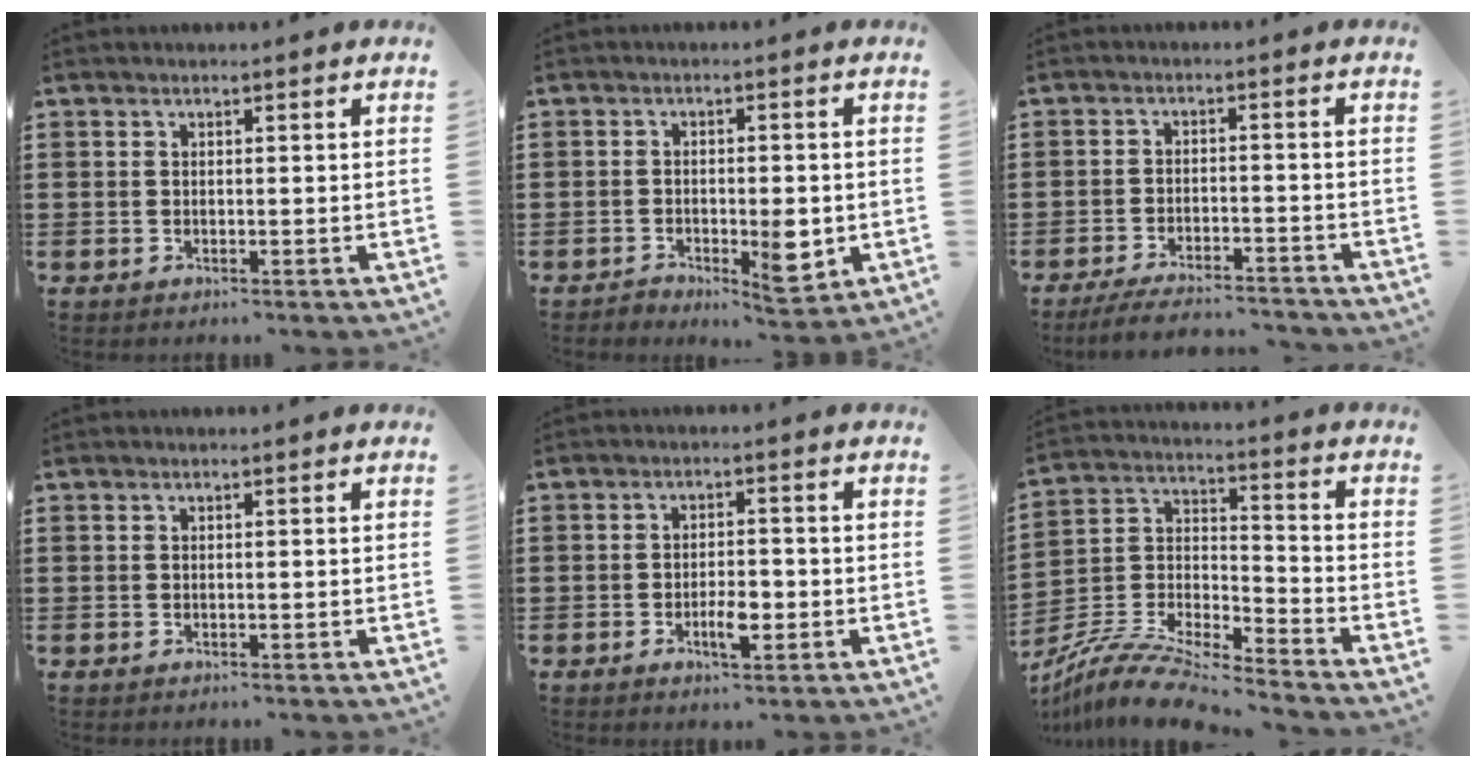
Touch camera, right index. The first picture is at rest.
{"total": 5.0, "force": [-1.7, 2.6, 4.0], "torque": [-0.055, 0.007, -0.028]}
{"total": 4.5, "force": [-4.3, 0.1, 1.4], "torque": [-0.030, -0.006, -0.083]}
{"total": 0.0}
{"total": 4.2, "force": [-1.4, 1.6, 3.7], "torque": [-0.070, 0.003, -0.026]}
{"total": 9.4, "force": [-8.9, 1.0, 3.1], "torque": [-0.067, 0.007, -0.179]}